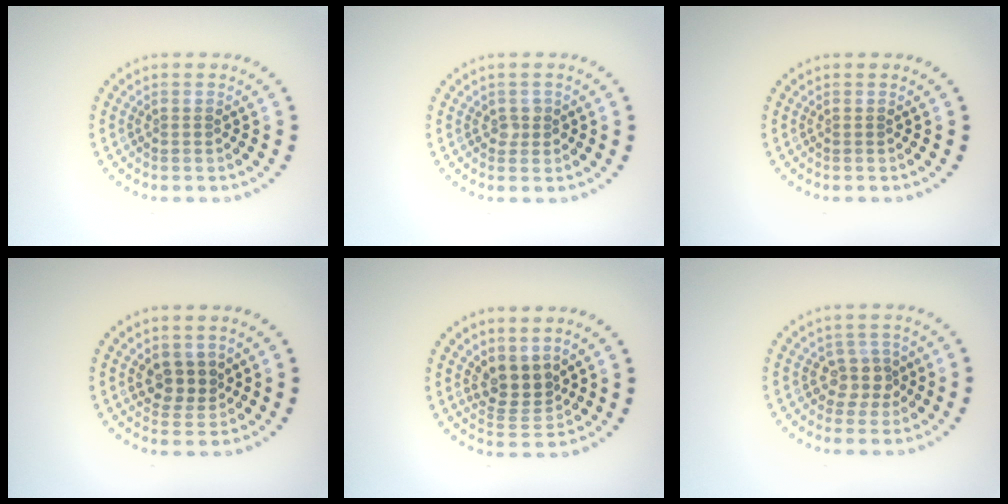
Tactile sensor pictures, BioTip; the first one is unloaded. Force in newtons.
{"total": 1.0, "press": 1.0, "slide": 0.2}
{"total": 0.0}
{"total": 2.7, "press": 2.5, "slide": 1.1}
{"total": 3.2, "press": 2.7, "slide": 1.8}
{"total": 2.4, "press": 2.1, "slide": 1.2}